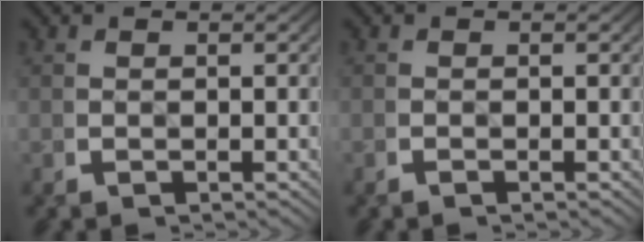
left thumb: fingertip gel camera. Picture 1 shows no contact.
{"total": 0.6, "force": [-0.5, -0.1, 0.3], "torque": [-0.004, 0.001, -0.013]}